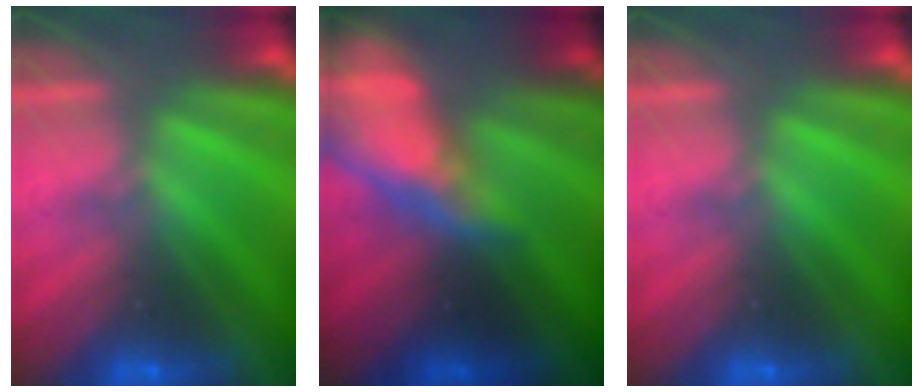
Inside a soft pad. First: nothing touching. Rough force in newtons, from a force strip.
{"total": 9.1}
{"total": 0.0}